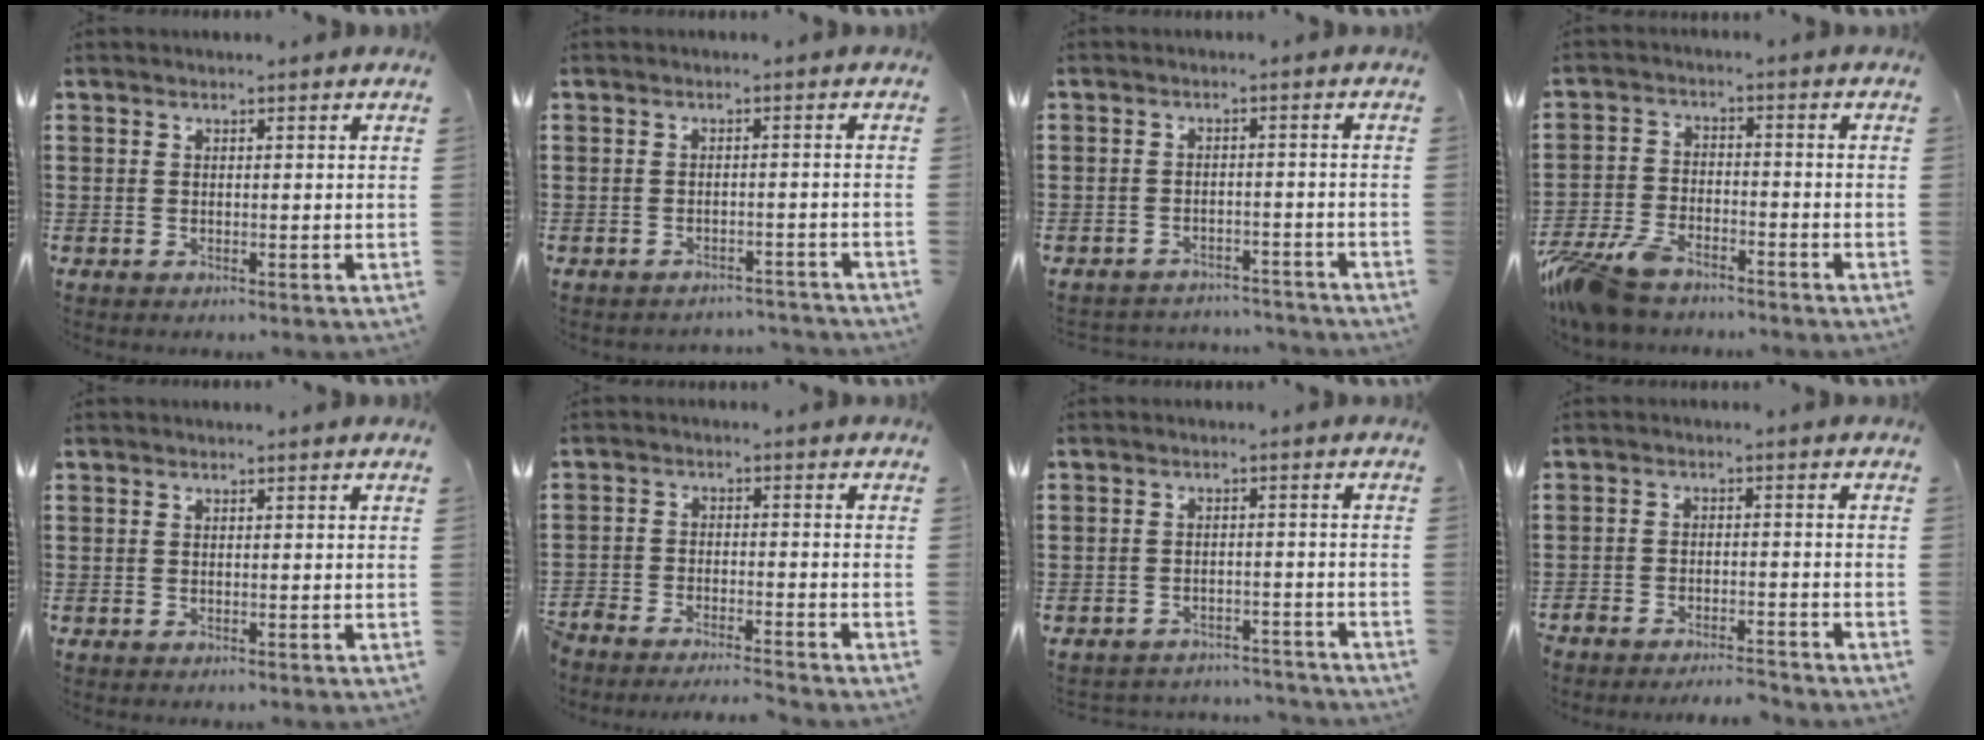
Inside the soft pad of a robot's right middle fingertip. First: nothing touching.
{"total": 1.8, "force": [-1.8, 0.2, 0.0], "torque": [-0.007, 0.001, -0.039]}
{"total": 2.9, "force": [-2.8, 0.5, -0.4], "torque": [0.000, 0.002, -0.064]}
{"total": 7.3, "force": [-6.1, 2.5, 3.2], "torque": [-0.094, 0.002, -0.127]}
{"total": 0.0}
{"total": 4.1, "force": [-4.1, 0.1, 0.0], "torque": [-0.019, -0.003, -0.092]}
{"total": 3.2, "force": [-3.1, 0.5, -0.4], "torque": [-0.001, 0.002, -0.070]}
{"total": 3.8, "force": [-3.8, 0.3, 0.1], "torque": [-0.013, 0.001, -0.081]}